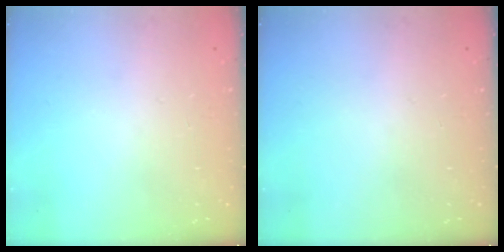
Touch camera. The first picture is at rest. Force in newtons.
{"total": 0.0}